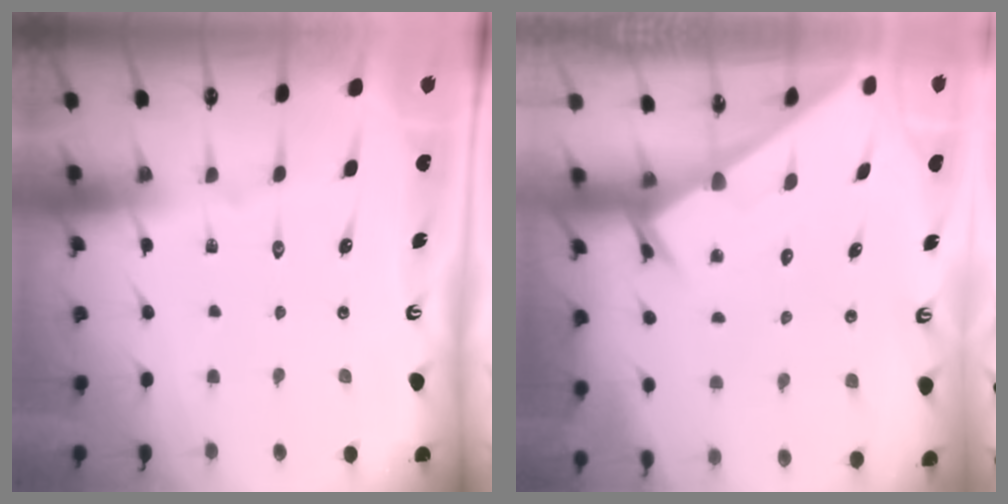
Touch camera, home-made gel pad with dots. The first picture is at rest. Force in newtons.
{"total": 2.1, "press": 2.1, "slide": 0.1}